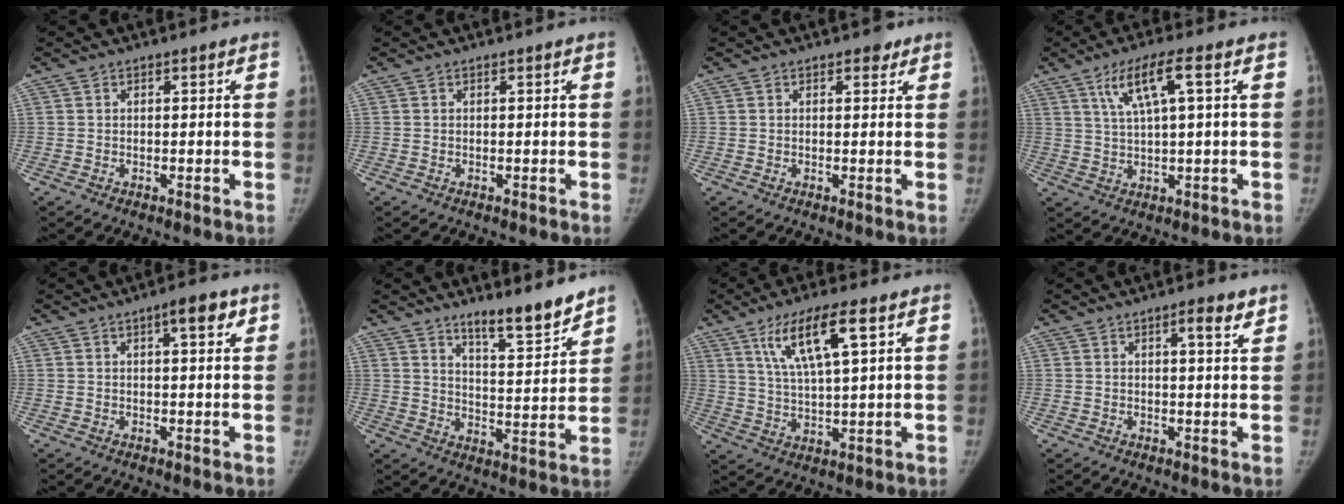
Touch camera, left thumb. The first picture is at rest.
{"total": 0.0}
{"total": 1.6, "force": [1.1, 1.0, 0.6], "torque": [0.005, -0.003, 0.009]}
{"total": 7.9, "force": [3.1, 1.1, 7.2], "torque": [-0.148, 0.004, 0.060]}
{"total": 4.3, "force": [2.0, 1.3, 3.6], "torque": [-0.042, -0.003, 0.026]}
{"total": 10.0, "force": [8.2, 1.6, 5.5], "torque": [-0.067, -0.069, 0.133]}
{"total": 11.3, "force": [5.4, 2.5, 9.6], "torque": [-0.181, -0.012, 0.104]}
{"total": 3.9, "force": [2.3, 0.8, 3.0], "torque": [-0.040, -0.013, 0.033]}